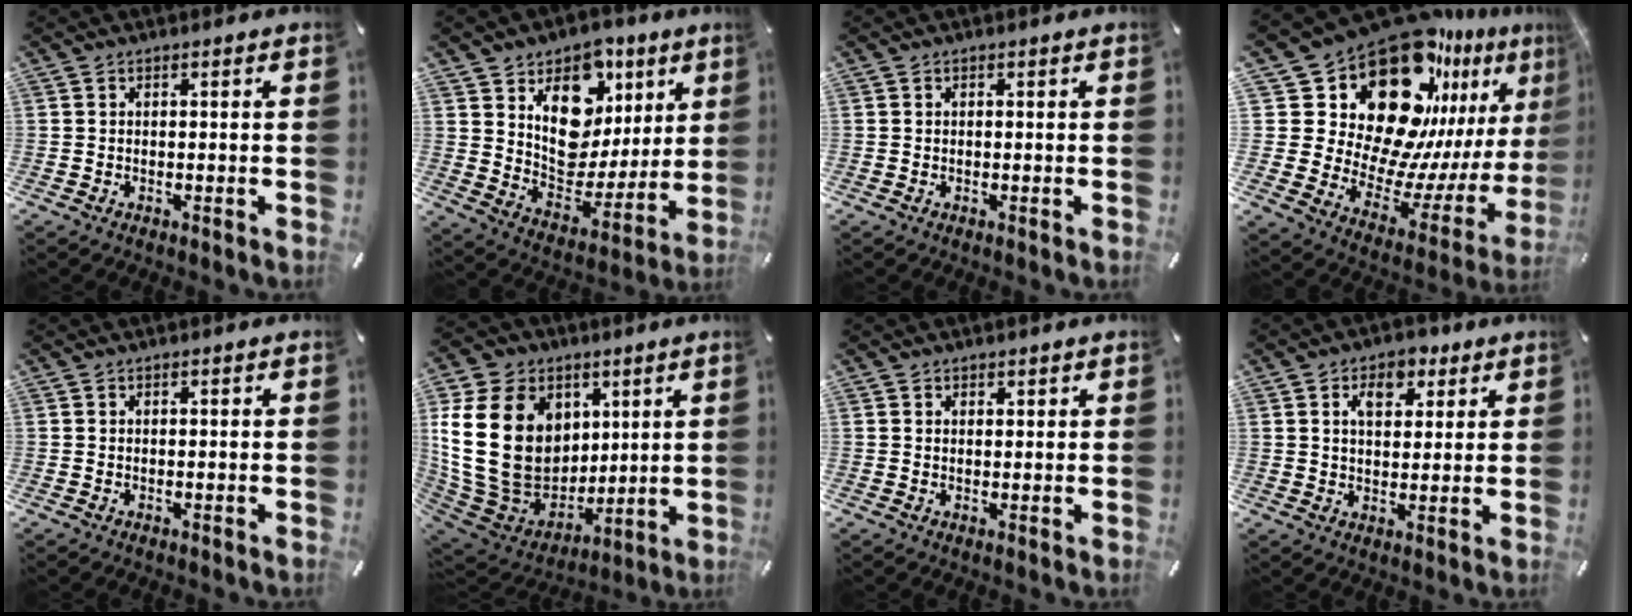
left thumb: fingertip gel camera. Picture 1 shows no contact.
{"total": 14.1, "force": [6.1, 11.2, 6.1], "torque": [-0.087, -0.050, 0.115]}
{"total": 0.0}
{"total": 27.5, "force": [17.0, 15.2, 15.3], "torque": [-0.260, -0.163, 0.320]}
{"total": 0.0}
{"total": 25.4, "force": [4.6, 19.8, 15.3], "torque": [-0.303, -0.022, 0.103]}
{"total": 1.4, "force": [0.9, 1.1, 0.0], "torque": [0.007, -0.001, 0.015]}
{"total": 6.9, "force": [3.3, 4.8, 3.6], "torque": [-0.039, -0.010, 0.051]}